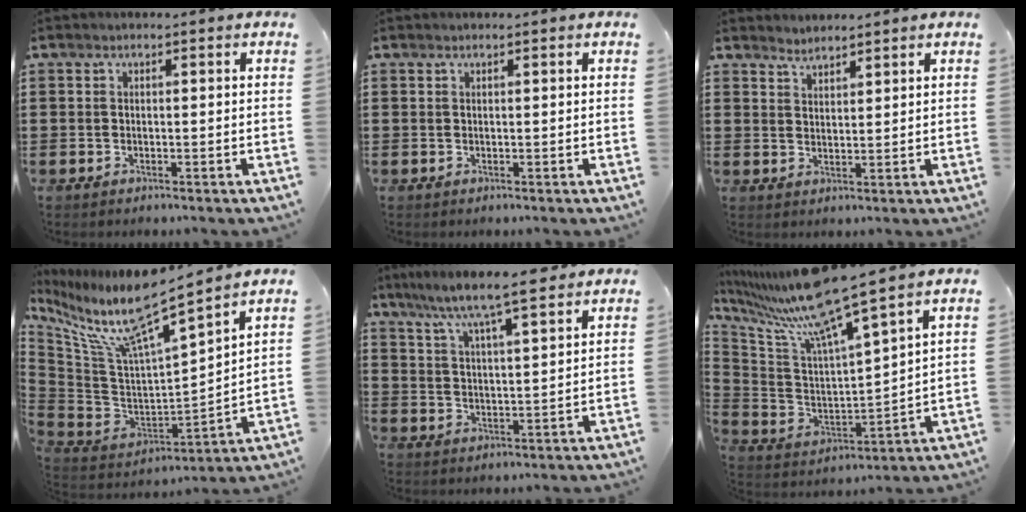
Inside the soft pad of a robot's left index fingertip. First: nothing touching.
{"total": 0.0}
{"total": 2.2, "force": [2.2, 0.2, -0.4], "torque": [0.002, -0.002, 0.044]}
{"total": 10.5, "force": [8.1, 0.5, 6.7], "torque": [-0.166, -0.073, 0.133]}
{"total": 6.7, "force": [5.9, 0.2, 3.2], "torque": [-0.086, -0.032, 0.098]}
{"total": 11.7, "force": [9.4, -0.1, 6.9], "torque": [-0.168, -0.063, 0.154]}